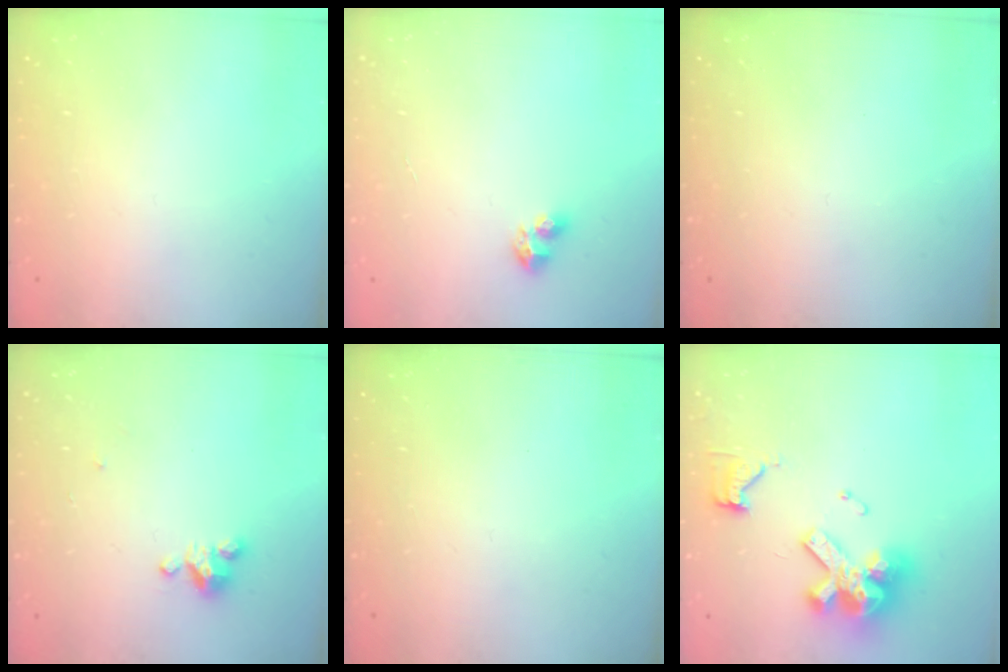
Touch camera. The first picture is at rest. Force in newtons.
{"total": 4.7, "press": 4.6, "slide": 0.9}
{"total": 0.0}
{"total": 2.9, "press": 2.9, "slide": 0.3}
{"total": 0.0}
{"total": 14.8, "press": 14.7, "slide": 1.8}